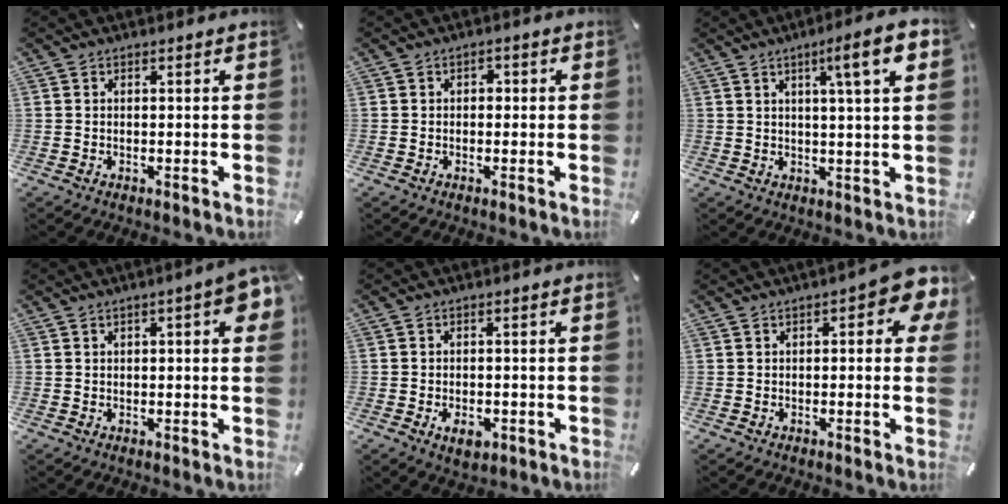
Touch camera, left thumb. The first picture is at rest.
{"total": 1.1, "force": [-0.3, 1.0, 0.4], "torque": [-0.011, 0.006, -0.009]}
{"total": 9.8, "force": [4.0, 0.8, 8.9], "torque": [-0.143, -0.007, 0.057]}
{"total": 5.9, "force": [2.2, 1.4, 5.3], "torque": [-0.084, 0.005, 0.033]}
{"total": 3.5, "force": [-1.2, 2.2, 2.5], "torque": [-0.056, 0.002, -0.023]}
{"total": 7.3, "force": [1.9, 3.2, 6.3], "torque": [-0.078, -0.005, 0.028]}